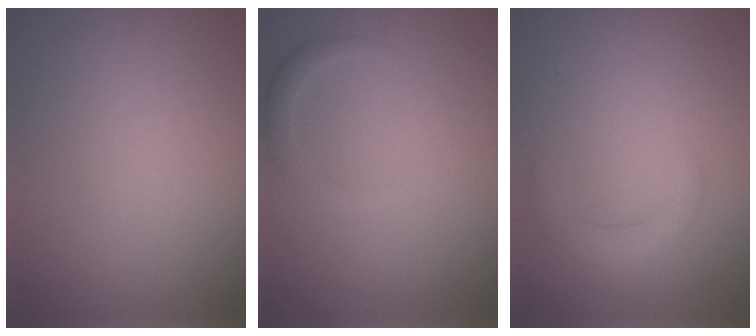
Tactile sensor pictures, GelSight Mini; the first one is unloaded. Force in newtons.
{"total": 1.4, "press": 1.4, "slide": 0.1}
{"total": 2.0, "press": 2.0, "slide": 0.1}